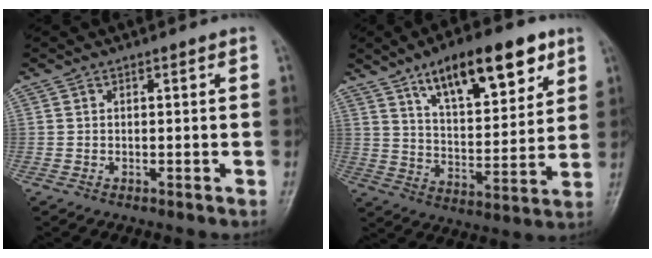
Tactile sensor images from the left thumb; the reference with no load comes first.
{"total": 18.1, "force": [10.3, 7.1, 13.1], "torque": [-0.167, -0.040, 0.170]}